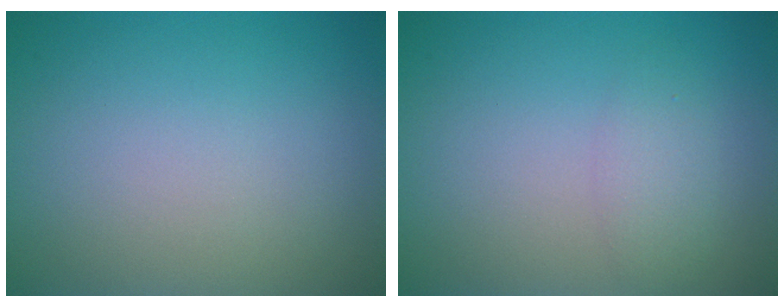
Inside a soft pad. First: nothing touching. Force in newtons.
{"total": 1.7, "press": 1.7, "slide": 0.1}